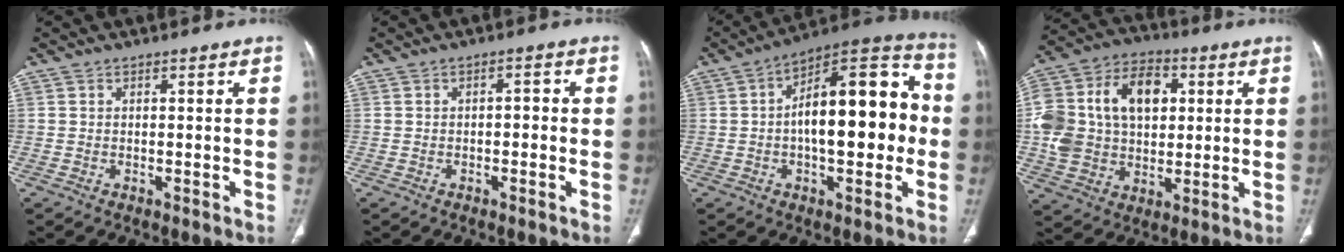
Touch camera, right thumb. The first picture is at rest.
{"total": 2.0, "force": [-0.3, 1.1, 1.7], "torque": [-0.017, 0.007, -0.008]}
{"total": 21.1, "force": [-0.1, 9.6, 18.9], "torque": [-0.253, 0.043, -0.007]}
{"total": 20.8, "force": [3.2, 14.7, 14.4], "torque": [-0.267, 0.021, 0.059]}